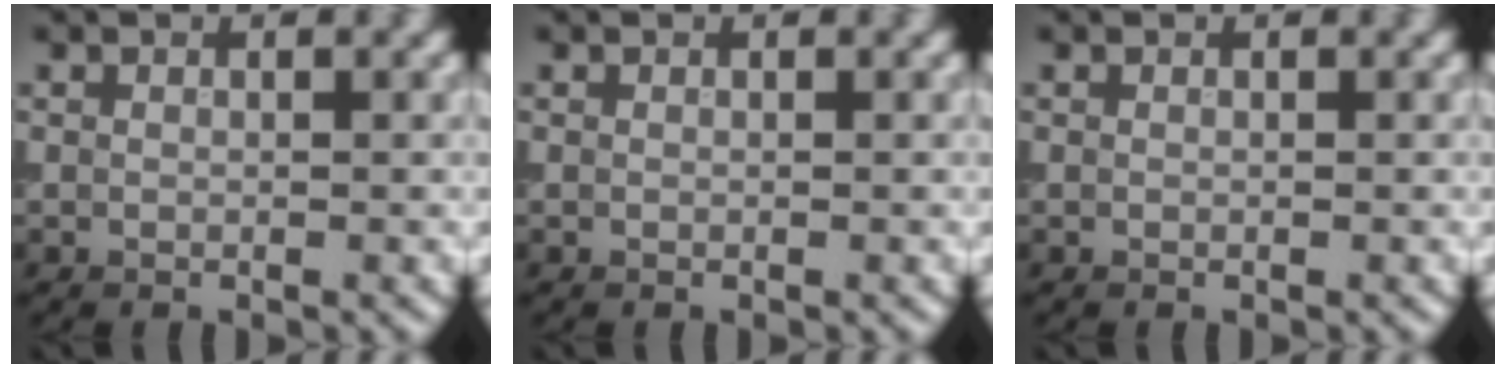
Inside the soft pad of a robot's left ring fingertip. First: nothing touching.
{"total": 0.0}
{"total": 0.0}